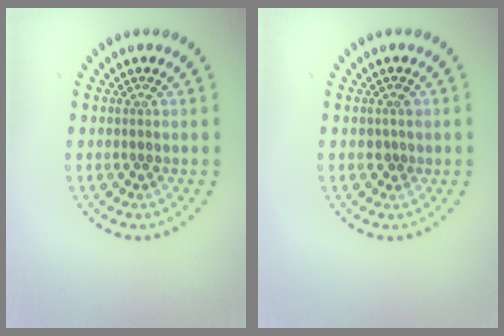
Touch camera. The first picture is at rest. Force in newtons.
{"total": 0.7, "press": 0.7, "slide": 0.3}